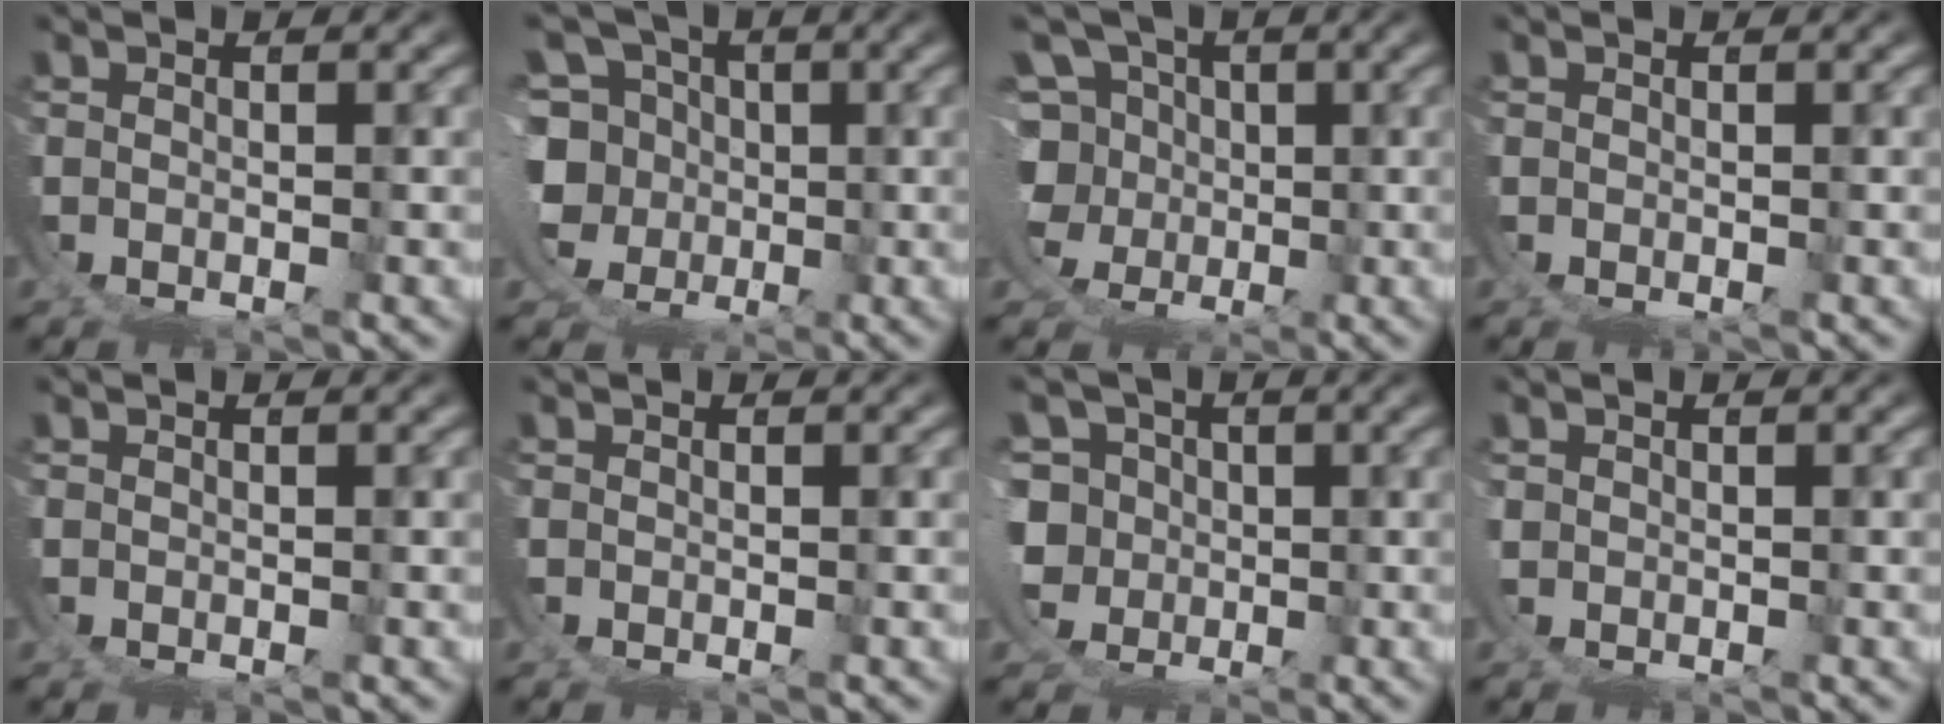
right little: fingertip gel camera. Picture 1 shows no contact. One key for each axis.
{"total": 12.4, "fx": 0.1, "fy": 10.9, "fz": 5.8, "tx": -0.131, "ty": -0.043, "tz": 0.000}
{"total": 11.7, "fx": 0.6, "fy": 10.1, "fz": 5.9, "tx": -0.116, "ty": -0.035, "tz": 0.007}
{"total": 0.0}
{"total": 0.0}
{"total": 0.0}
{"total": 11.0, "fx": -0.3, "fy": 10.2, "fz": 4.1, "tx": -0.122, "ty": -0.038, "tz": -0.007}
{"total": 0.8, "fx": 0.5, "fy": 0.5, "fz": 0.4, "tx": -0.017, "ty": -0.005, "tz": 0.010}